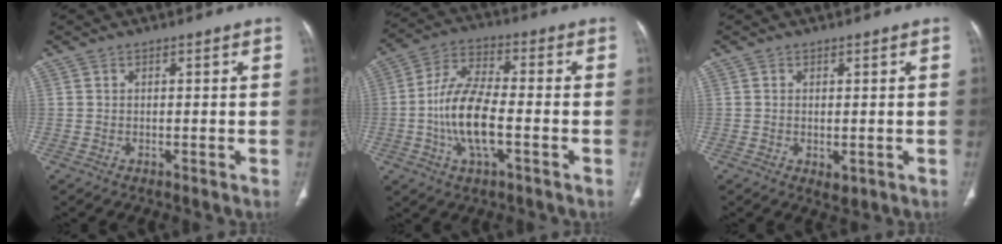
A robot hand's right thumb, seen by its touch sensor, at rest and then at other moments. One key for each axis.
{"total": 12.8, "fx": -2.8, "fy": 5.1, "fz": 11.4, "tx": -0.225, "ty": 0.021, "tz": -0.057}
{"total": 2.0, "fx": -0.4, "fy": 1.2, "fz": 1.6, "tx": -0.023, "ty": -0.005, "tz": 0.000}